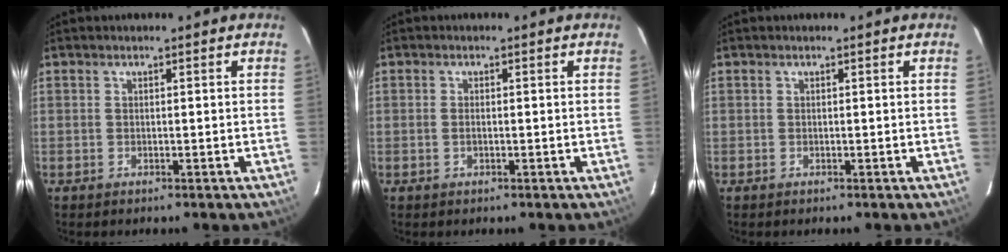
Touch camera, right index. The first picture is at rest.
{"total": 1.0, "force": [-0.2, 0.6, 0.9], "torque": [-0.017, 0.002, -0.004]}
{"total": 0.0}